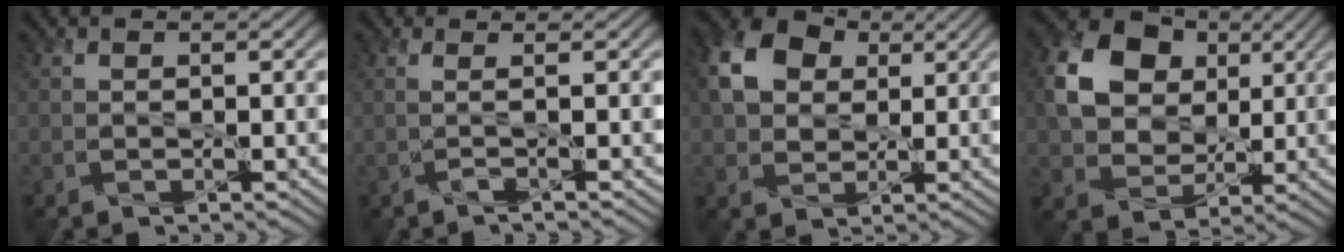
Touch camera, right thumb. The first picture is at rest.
{"total": 1.5, "force": [-0.1, 0.1, 1.5], "torque": [-0.028, 0.000, -0.013]}
{"total": 8.8, "force": [2.8, 6.5, 5.2], "torque": [-0.132, 0.014, 0.046]}
{"total": 11.1, "force": [2.8, 8.5, 6.5], "torque": [-0.152, 0.007, 0.048]}